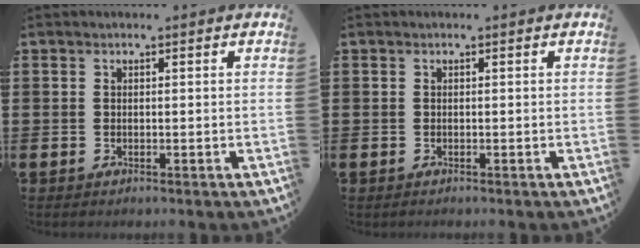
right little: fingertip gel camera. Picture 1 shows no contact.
{"total": 0.9, "force": [-0.6, 0.0, 0.7], "torque": [-0.009, -0.002, -0.011]}